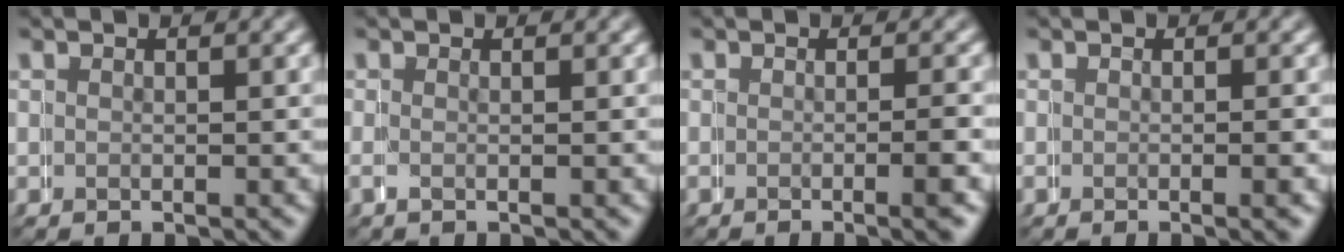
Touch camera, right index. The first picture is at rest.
{"total": 0.6, "force": [-0.3, 0.3, 0.4], "torque": [-0.019, -0.006, -0.004]}
{"total": 2.2, "force": [-1.1, 0.2, 1.9], "torque": [-0.022, 0.007, -0.020]}
{"total": 1.0, "force": [-0.4, 0.1, 0.9], "torque": [-0.012, 0.006, -0.008]}